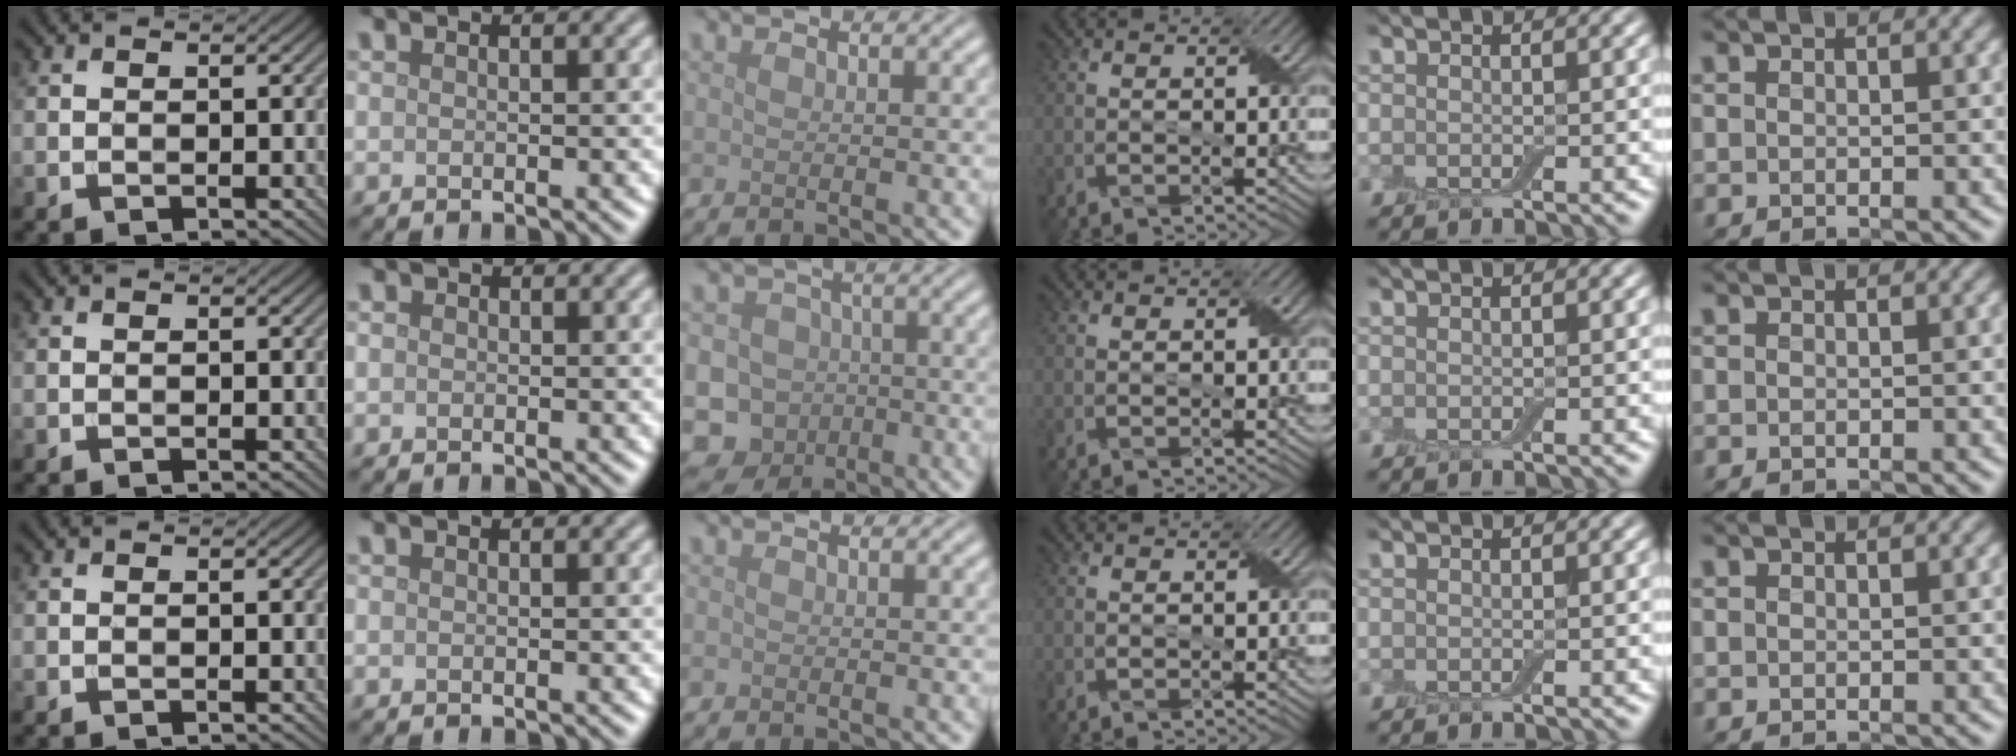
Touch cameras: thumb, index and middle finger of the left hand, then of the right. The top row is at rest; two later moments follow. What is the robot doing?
{"motion": "fold", "object": "cloth"}